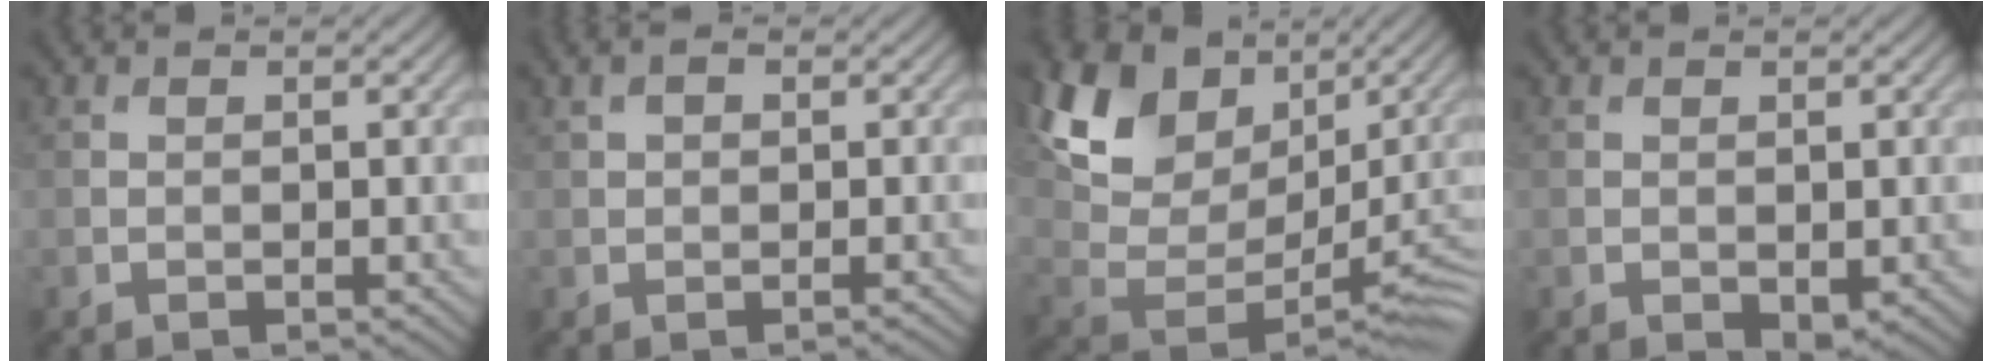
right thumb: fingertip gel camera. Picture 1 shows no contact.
{"total": 1.7, "force": [0.4, 0.7, 1.5], "torque": [-0.023, 0.003, 0.003]}
{"total": 12.2, "force": [5.4, 7.9, 7.5], "torque": [-0.156, 0.017, 0.108]}
{"total": 1.3, "force": [-0.2, 0.9, 1.0], "torque": [-0.021, -0.005, 0.002]}